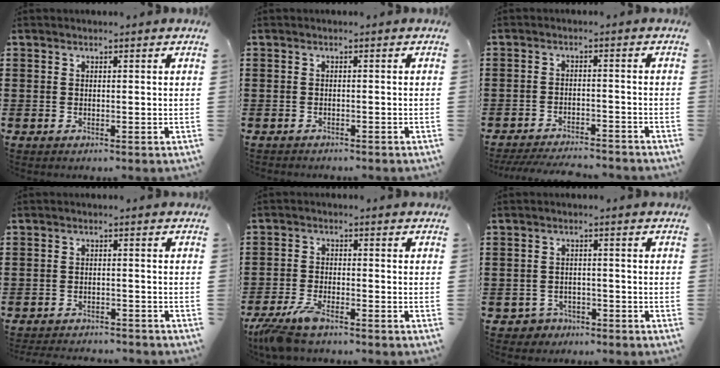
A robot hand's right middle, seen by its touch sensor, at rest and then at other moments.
{"total": 0.9, "force": [-0.8, 0.1, -0.1], "torque": [-0.002, 0.002, -0.019]}
{"total": 4.2, "force": [-4.1, 0.2, 0.8], "torque": [-0.021, -0.003, -0.085]}
{"total": 2.4, "force": [-2.4, 0.2, 0.0], "torque": [-0.006, -0.001, -0.050]}
{"total": 4.8, "force": [-4.1, 0.7, 2.5], "torque": [-0.068, -0.010, -0.085]}
{"total": 2.3, "force": [-2.0, 1.1, -0.1], "torque": [-0.009, 0.000, -0.045]}